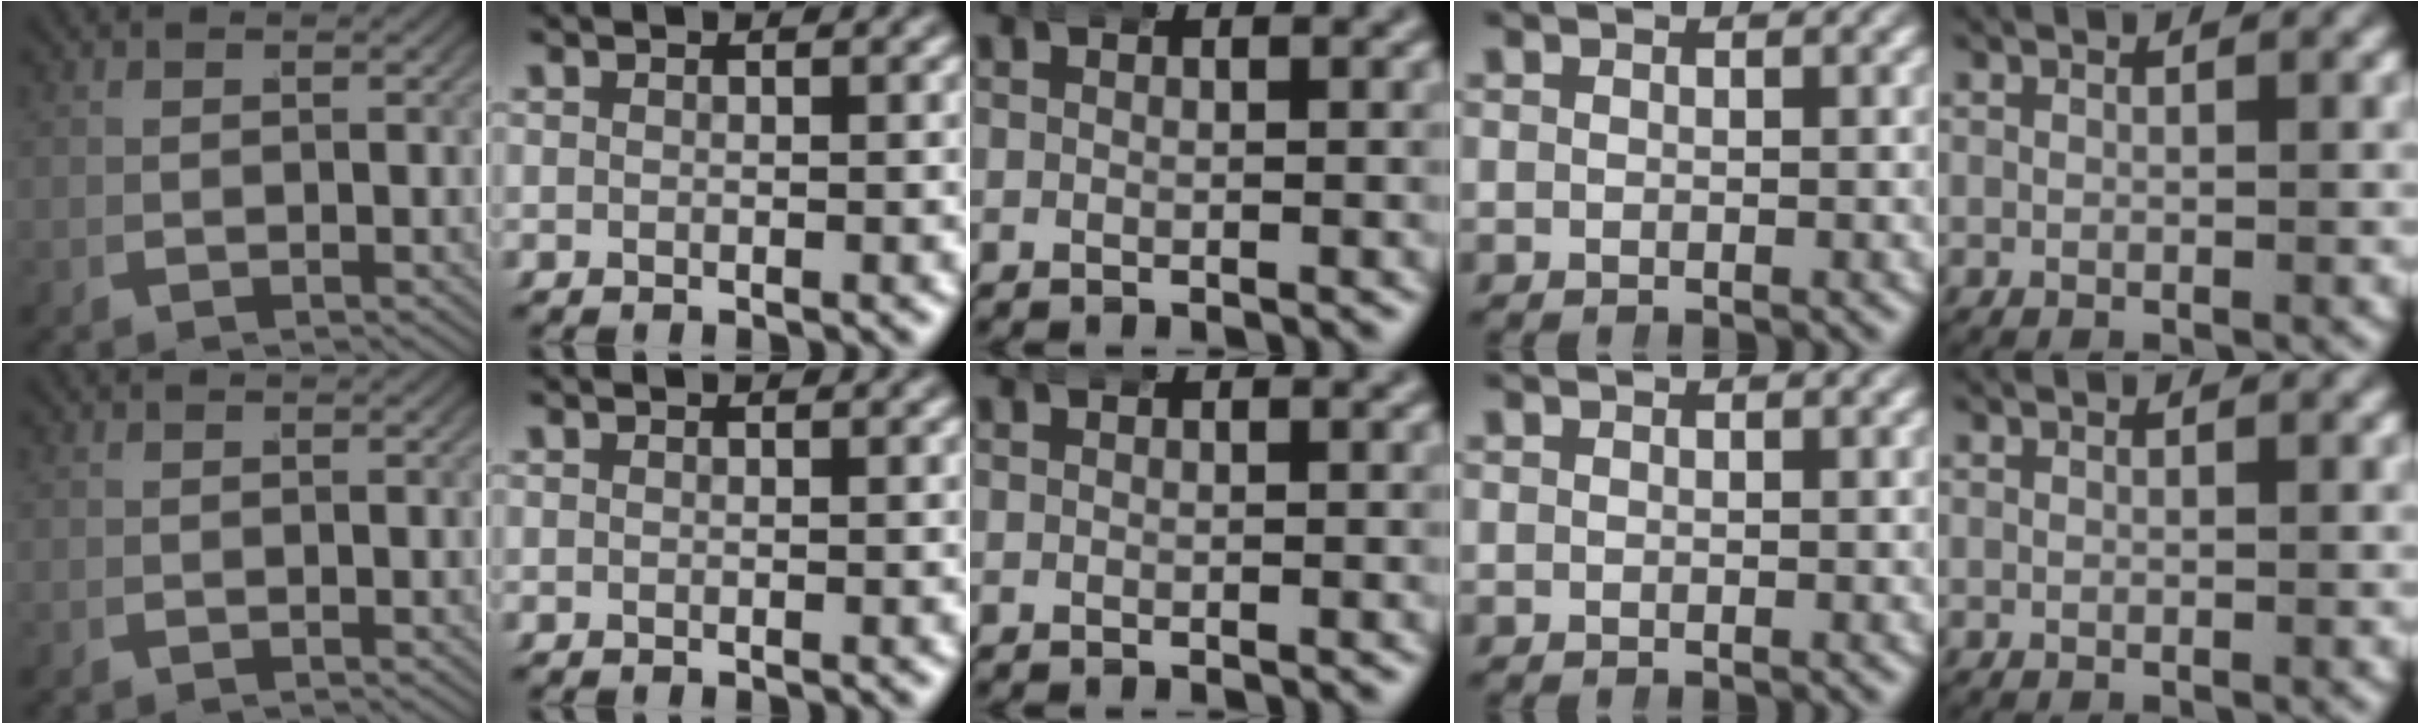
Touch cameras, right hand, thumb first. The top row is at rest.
{}